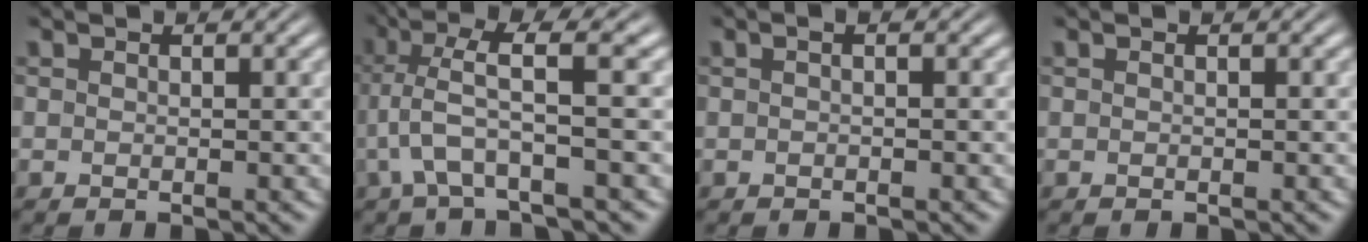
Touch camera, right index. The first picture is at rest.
{"total": 5.9, "force": [1.2, 2.3, 5.3], "torque": [-0.115, 0.006, 0.015]}
{"total": 0.8, "force": [-0.1, 0.0, 0.8], "torque": [-0.005, 0.007, -0.005]}
{"total": 0.0}